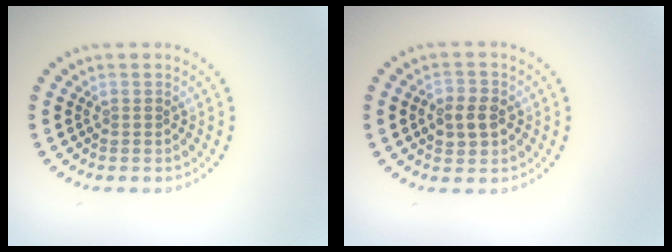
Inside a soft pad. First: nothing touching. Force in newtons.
{"total": 2.8, "press": 2.8, "slide": 0.3}